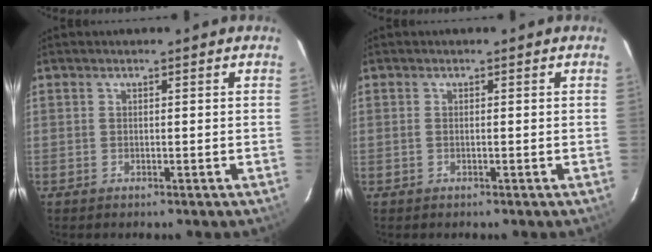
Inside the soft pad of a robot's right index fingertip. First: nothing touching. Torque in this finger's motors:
{"motor_torque": [-0.08, -0.02, -0.08, 0.00]}